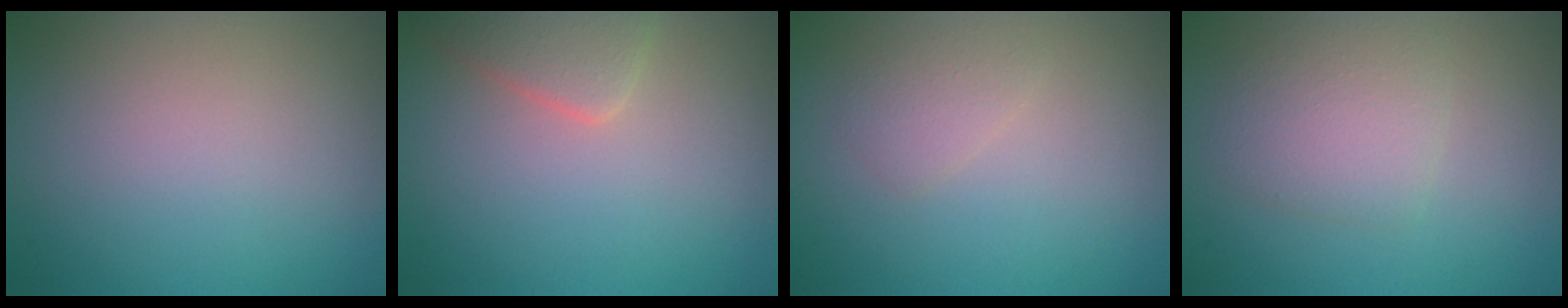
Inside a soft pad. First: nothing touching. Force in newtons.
{"total": 2.7, "press": 2.7, "slide": 0.1}
{"total": 1.3, "press": 1.3, "slide": 0.0}
{"total": 2.9, "press": 2.9, "slide": 0.0}